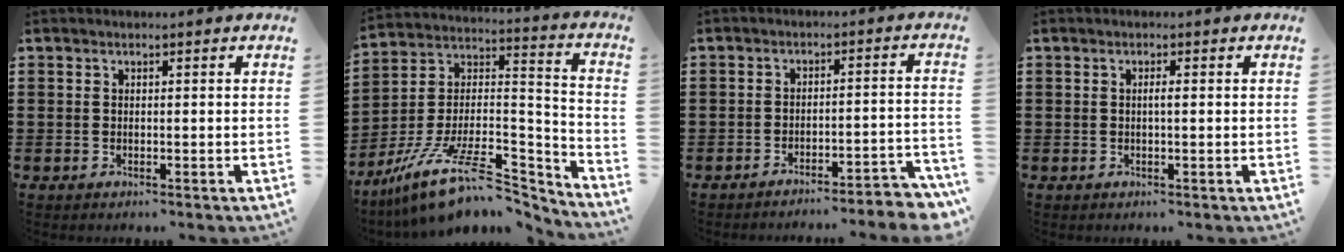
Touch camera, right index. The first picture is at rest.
{"total": 14.3, "force": [-9.9, 5.4, 8.7], "torque": [-0.158, 0.028, -0.170]}
{"total": 4.1, "force": [-3.9, -0.2, 1.2], "torque": [-0.023, -0.009, -0.080]}
{"total": 1.1, "force": [0.0, 0.1, 1.1], "torque": [-0.019, -0.001, 0.000]}